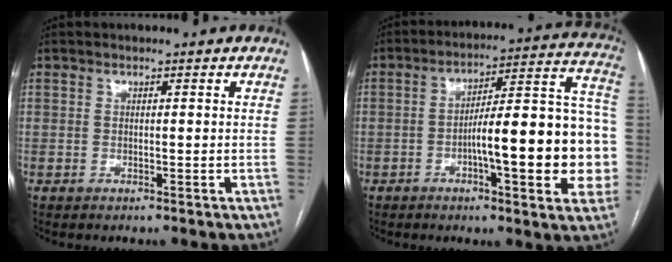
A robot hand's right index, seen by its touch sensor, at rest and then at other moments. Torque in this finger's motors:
{"motor_torque": [1.08, -0.48, 0.50, 0.13]}